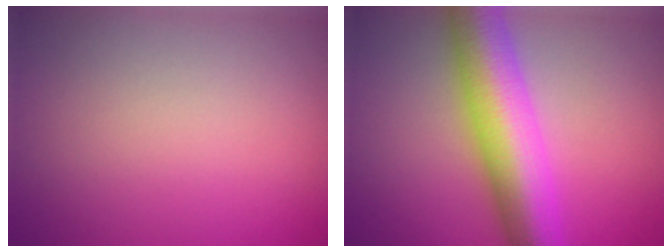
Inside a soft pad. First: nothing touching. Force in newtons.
{"total": 9.5, "press": 9.5, "slide": 0.2}